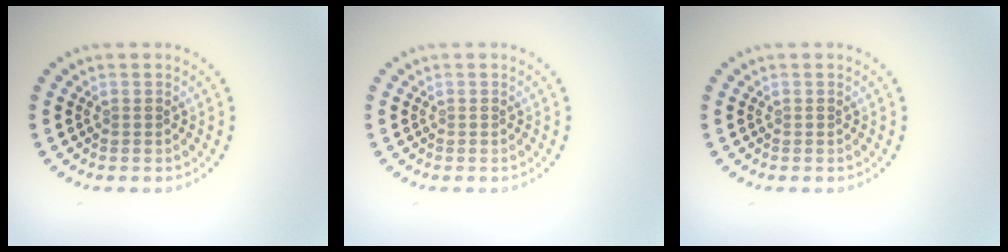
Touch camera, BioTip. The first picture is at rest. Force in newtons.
{"total": 0.0}
{"total": 0.0}